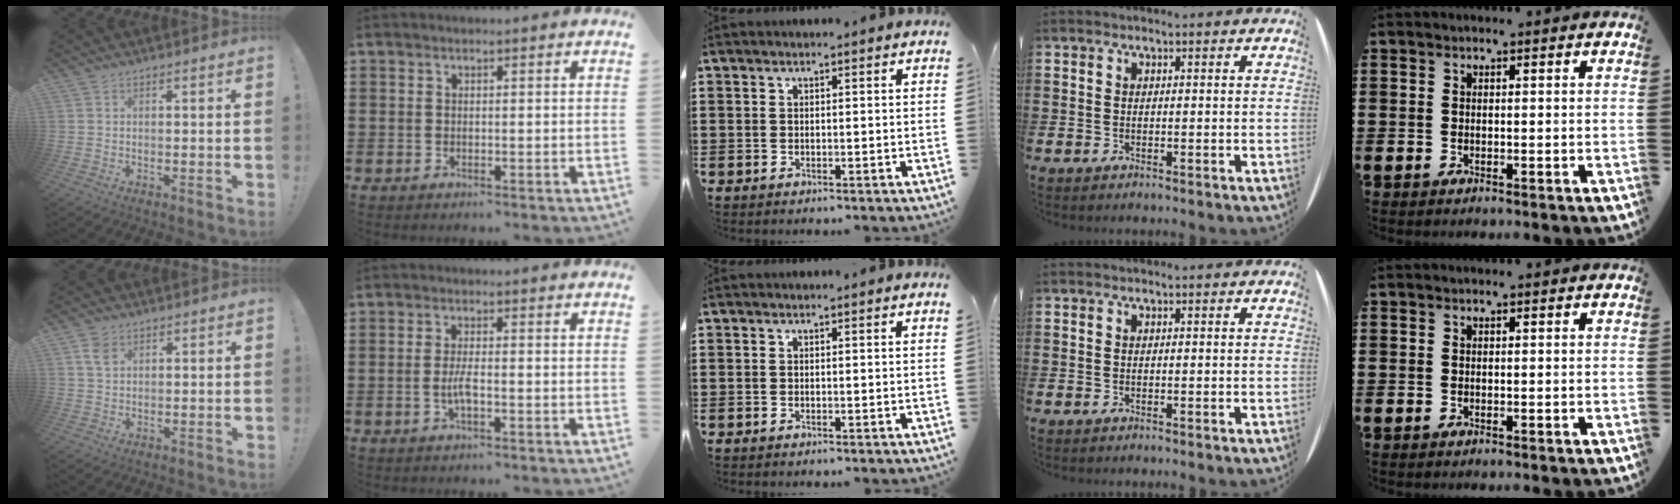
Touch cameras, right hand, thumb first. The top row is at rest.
{"thumb": {"total": 3.8, "force": [1.9, 2.2, 2.4], "torque": [-0.036, -0.004, 0.034]}, "index": {"total": 3.0, "force": [-0.8, 0.7, 2.8], "torque": [-0.063, -0.003, -0.021]}}